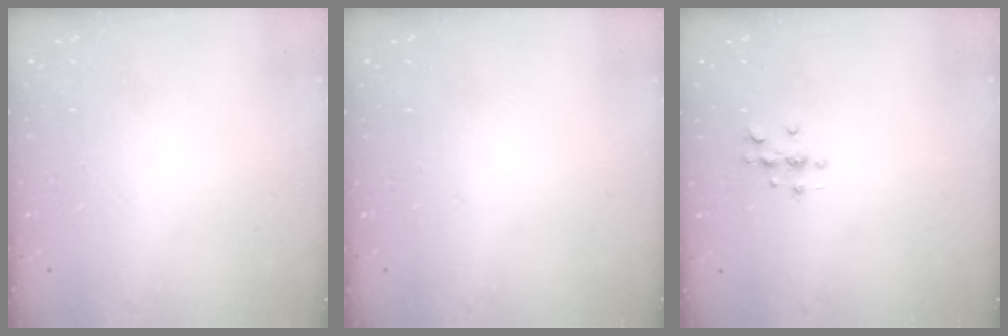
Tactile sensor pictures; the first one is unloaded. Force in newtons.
{"total": 0.0}
{"total": 3.7, "press": 3.7, "slide": 0.4}